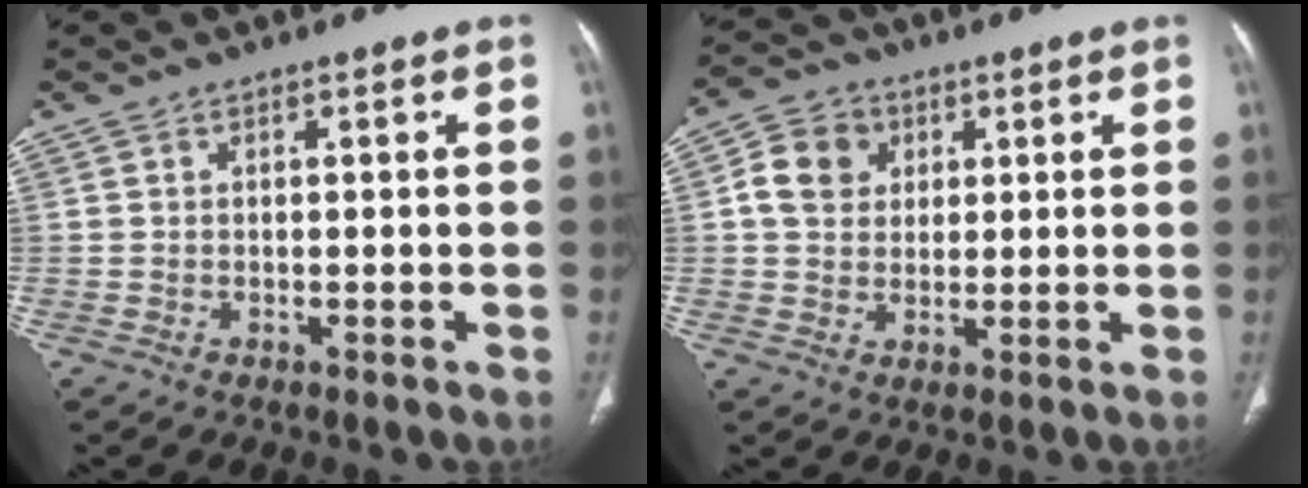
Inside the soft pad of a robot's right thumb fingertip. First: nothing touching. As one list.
[{"total": 7.9, "force": [2.1, 6.8, 3.6], "torque": [-0.047, 0.001, 0.032]}]